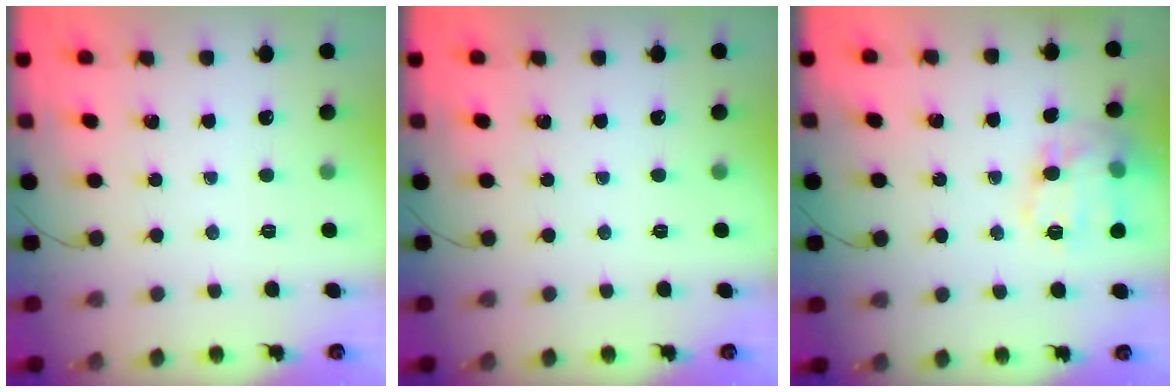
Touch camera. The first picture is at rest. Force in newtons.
{"total": 0.0}
{"total": 15.0, "press": 15.0, "slide": 0.8}